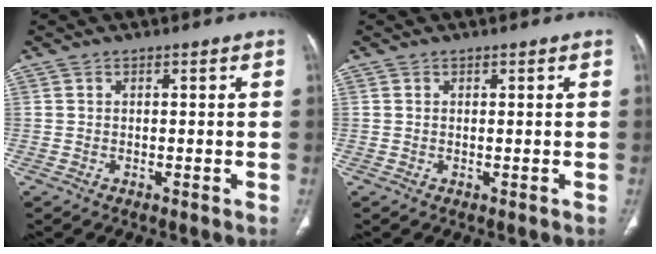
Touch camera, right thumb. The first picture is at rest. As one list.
[{"total": 0.0}]